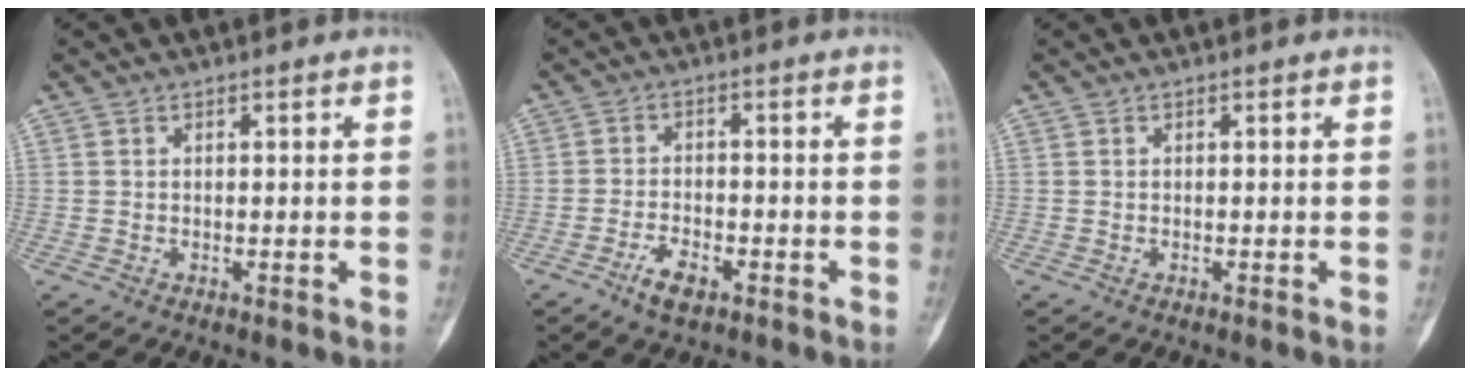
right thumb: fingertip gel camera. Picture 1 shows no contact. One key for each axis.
{"total": 4.2, "fx": -2.6, "fy": 1.8, "fz": 2.8, "tx": -0.054, "ty": 0.014, "tz": -0.047}
{"total": 0.0}